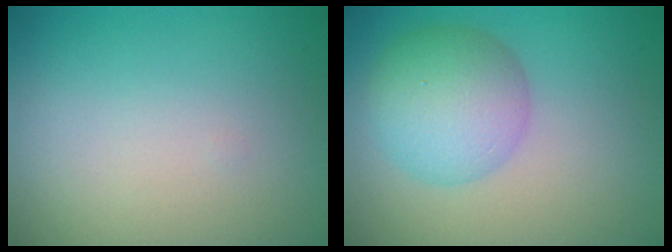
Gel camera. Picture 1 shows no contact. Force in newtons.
{"total": 5.3, "press": 5.3, "slide": 0.2}